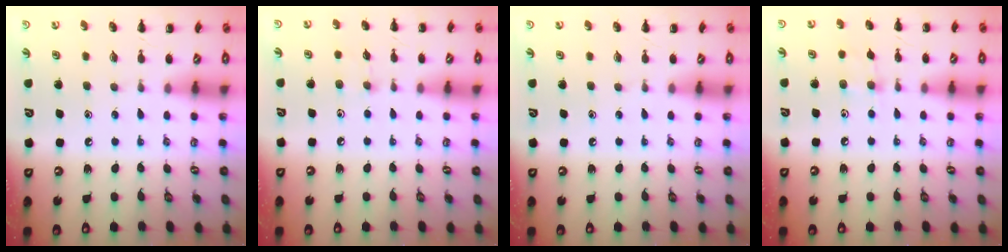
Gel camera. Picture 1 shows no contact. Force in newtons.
{"total": 3.6, "press": 3.3, "slide": 1.3}
{"total": 0.0}
{"total": 5.9, "press": 5.6, "slide": 1.9}